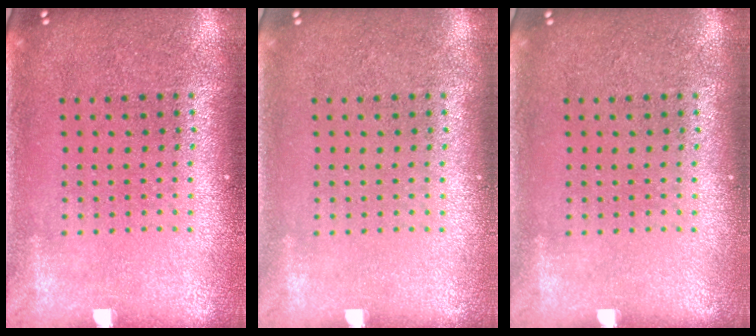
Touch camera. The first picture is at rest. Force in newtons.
{"total": 0.0}
{"total": 0.0}